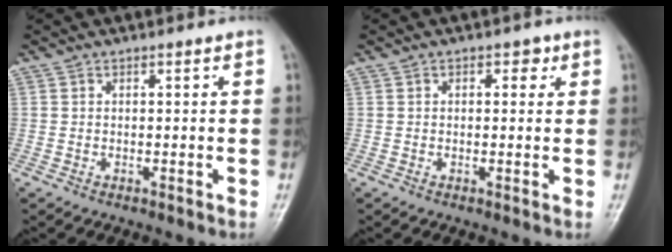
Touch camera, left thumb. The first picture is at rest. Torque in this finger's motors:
{"motor_torque": [-0.22, 0.01, -0.02, 0.16, -0.02]}